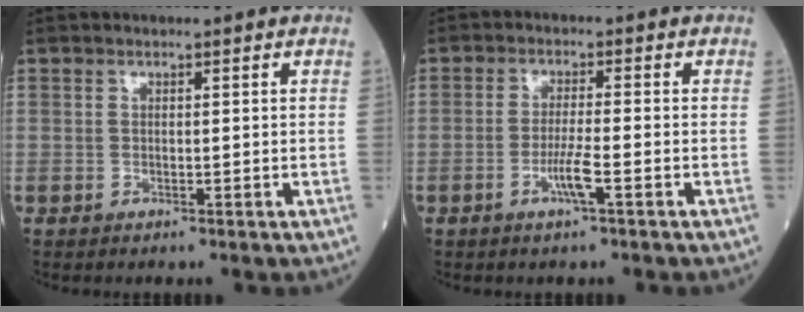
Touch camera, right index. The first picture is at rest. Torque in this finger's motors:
{"motor_torque": [0.72, -0.31, 0.34, 0.11]}